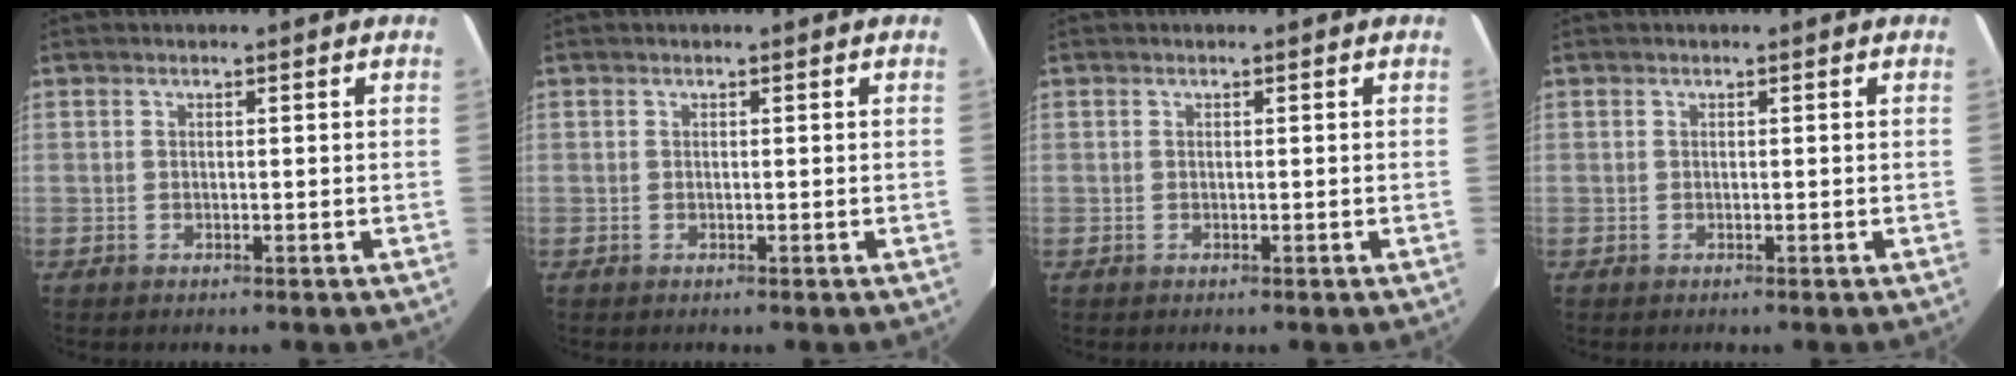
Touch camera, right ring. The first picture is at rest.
{"total": 0.0}
{"total": 0.0}
{"total": 0.0}